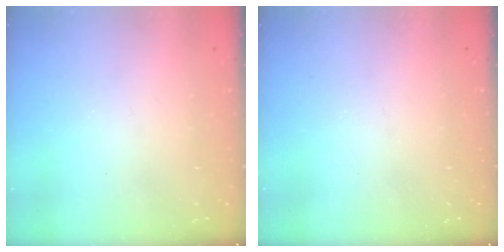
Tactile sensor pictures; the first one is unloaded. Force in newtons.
{"total": 0.0}